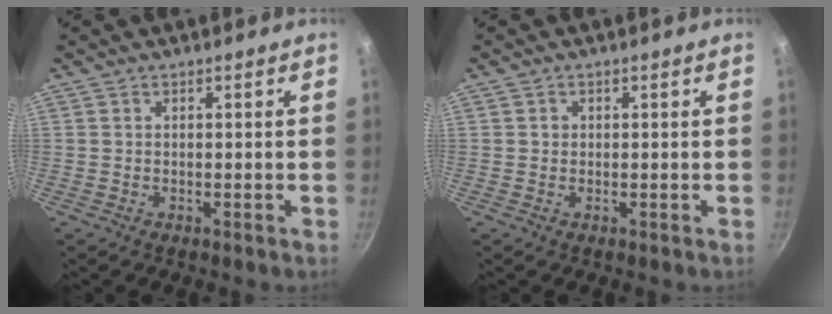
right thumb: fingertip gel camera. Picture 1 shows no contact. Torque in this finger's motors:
{"motor_torque": [-0.08, 0.26, 0.40, 0.04, -0.02]}